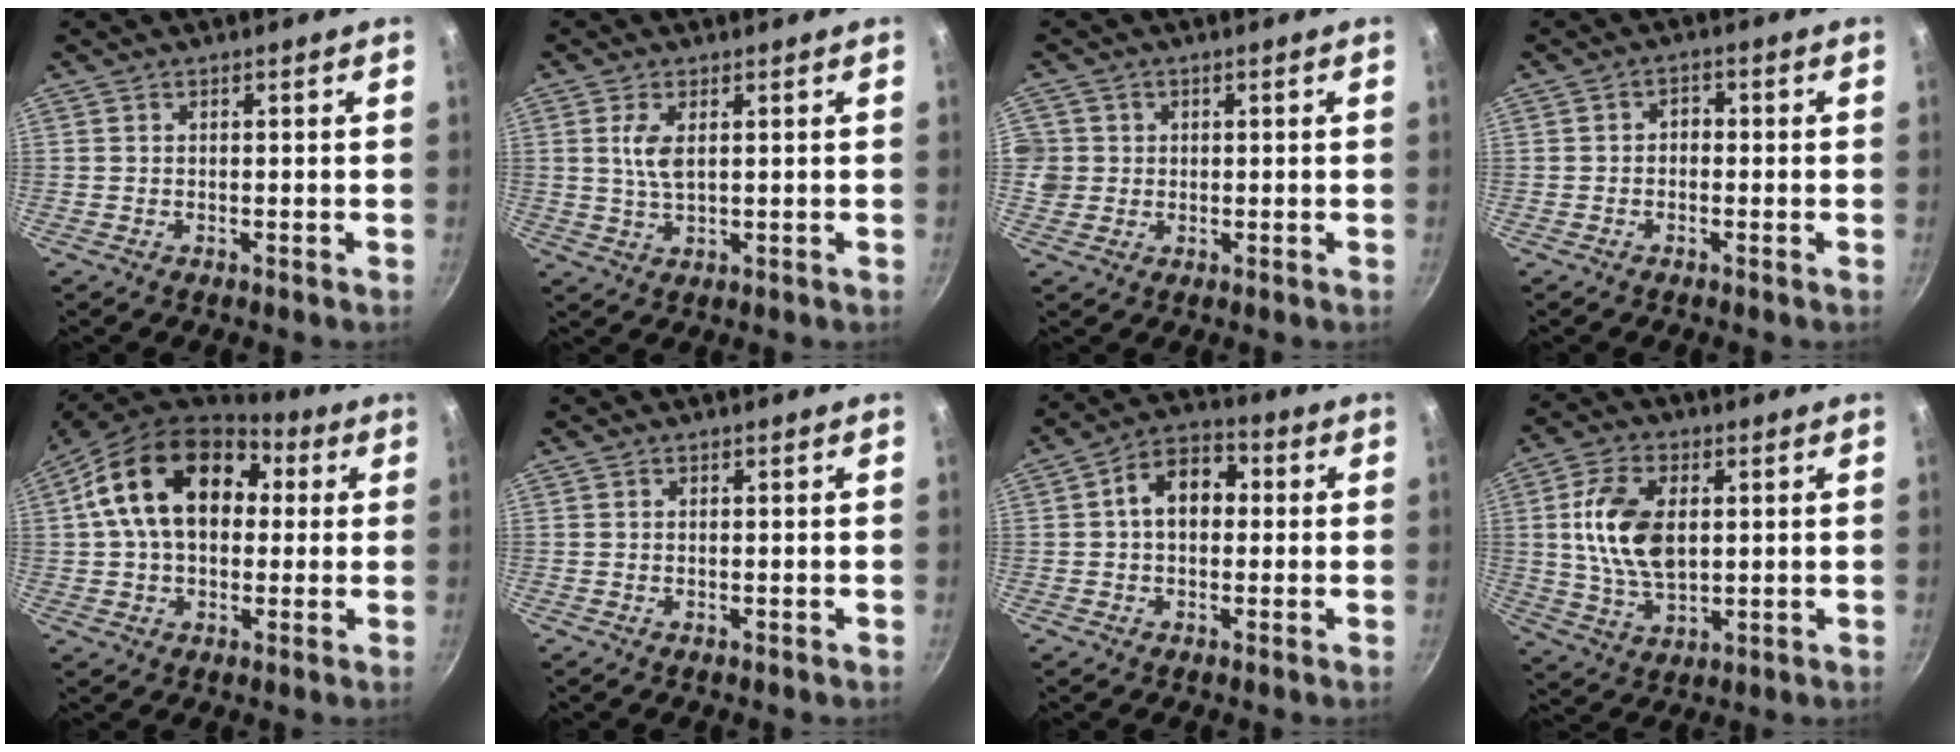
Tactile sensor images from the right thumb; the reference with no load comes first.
{"total": 4.3, "force": [1.1, 1.8, 3.7], "torque": [-0.075, -0.008, 0.022]}
{"total": 4.7, "force": [0.3, 4.5, 1.0], "torque": [0.001, 0.009, 0.005]}
{"total": 2.0, "force": [-0.6, 1.6, 1.1], "torque": [-0.013, 0.012, -0.013]}
{"total": 18.7, "force": [4.1, 12.9, 12.9], "torque": [-0.190, 0.024, 0.055]}
{"total": 0.0}
{"total": 9.4, "force": [0.9, 6.6, 6.6], "torque": [-0.069, 0.027, 0.000]}
{"total": 13.3, "force": [1.9, 7.9, 10.5], "torque": [-0.184, -0.002, 0.037]}